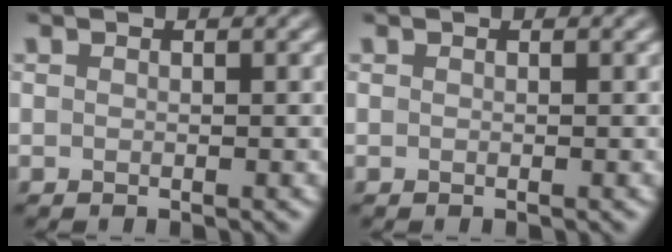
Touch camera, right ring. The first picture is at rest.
{"total": 0.0}